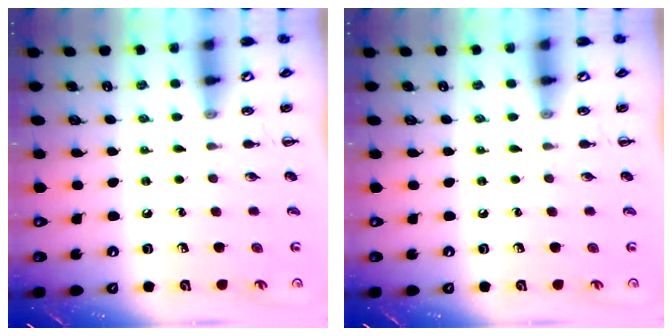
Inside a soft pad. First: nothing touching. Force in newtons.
{"total": 0.0}